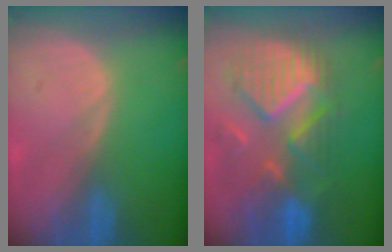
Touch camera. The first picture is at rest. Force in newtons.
{"total": 11.6, "press": 10.2, "slide": 5.5}